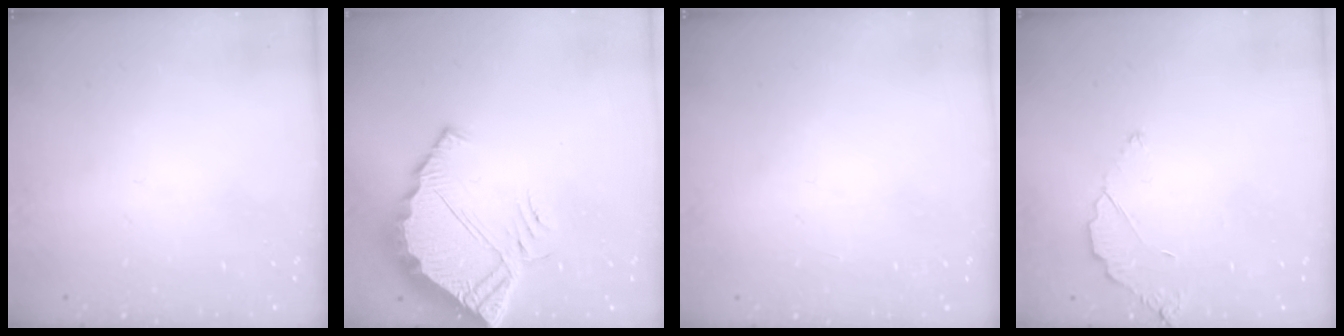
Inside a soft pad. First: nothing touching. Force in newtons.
{"total": 7.0, "press": 7.0, "slide": 0.6}
{"total": 2.1, "press": 2.1, "slide": 0.1}
{"total": 3.3, "press": 3.3, "slide": 0.3}